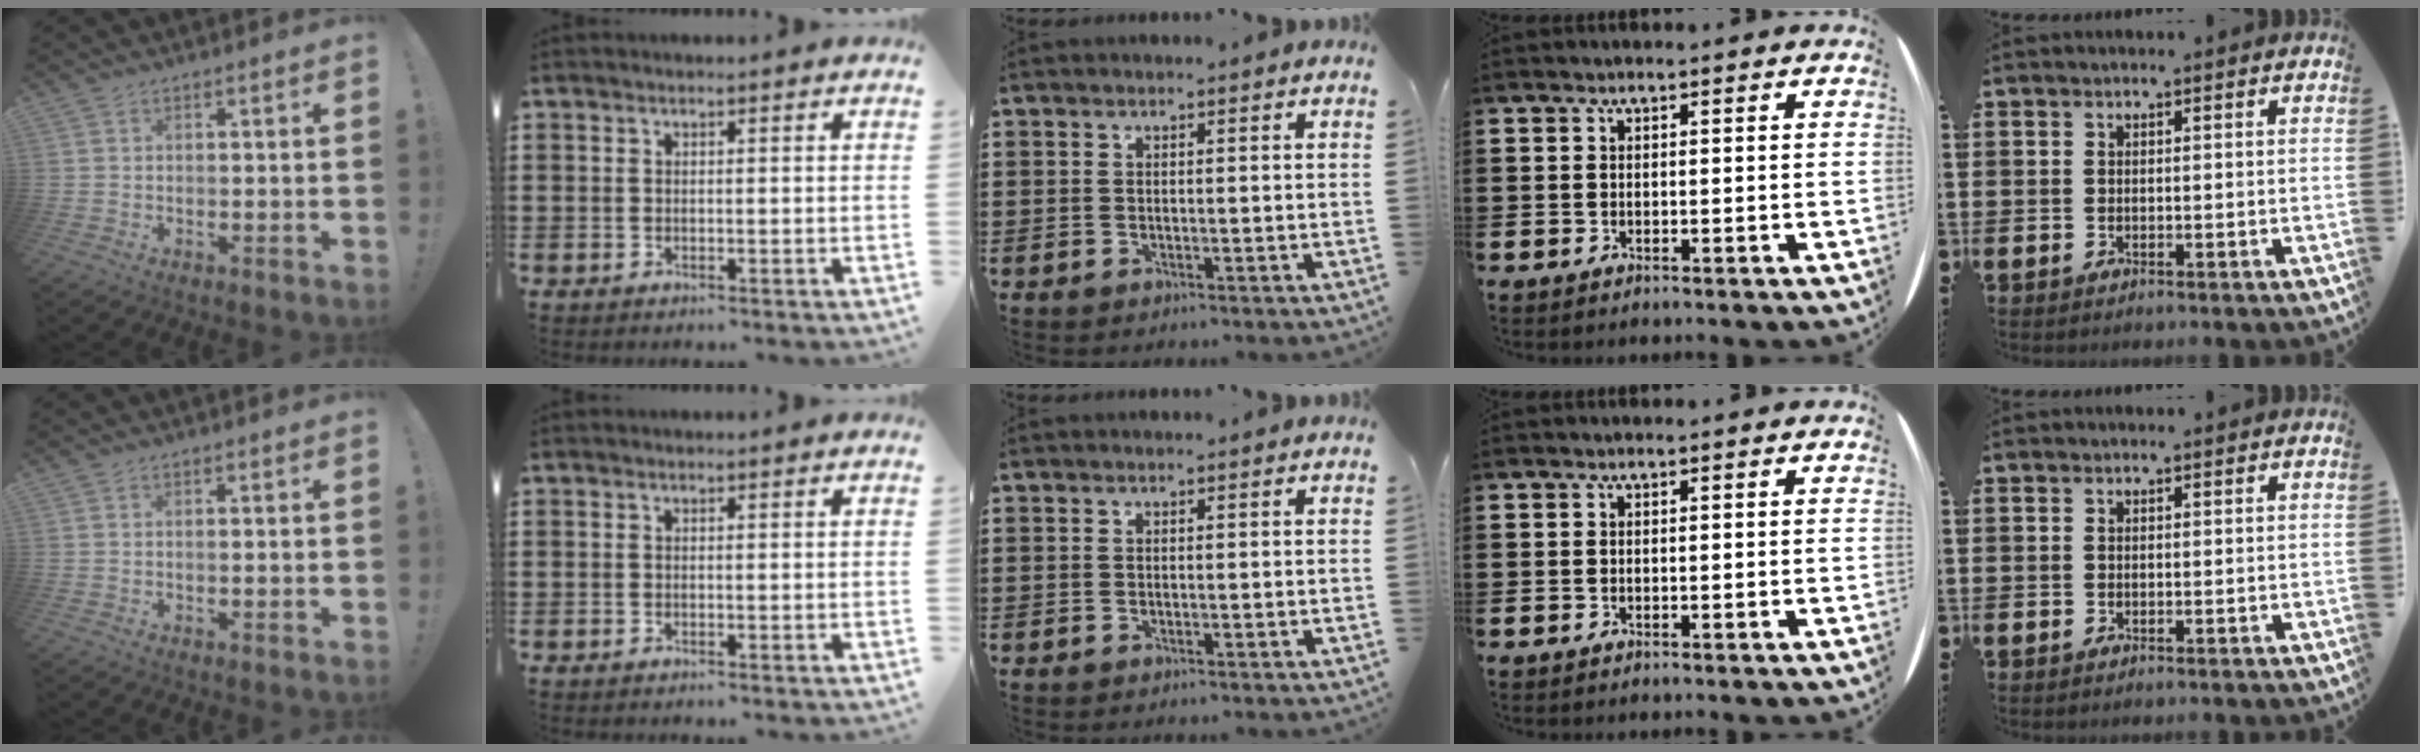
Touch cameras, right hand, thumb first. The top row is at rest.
{}